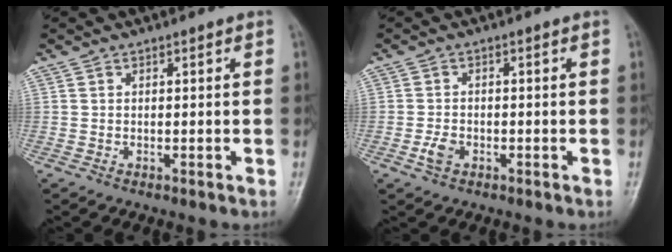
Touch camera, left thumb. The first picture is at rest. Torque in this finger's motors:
{"motor_torque": [-0.05, 0.10, 0.01, 0.00, 0.00]}